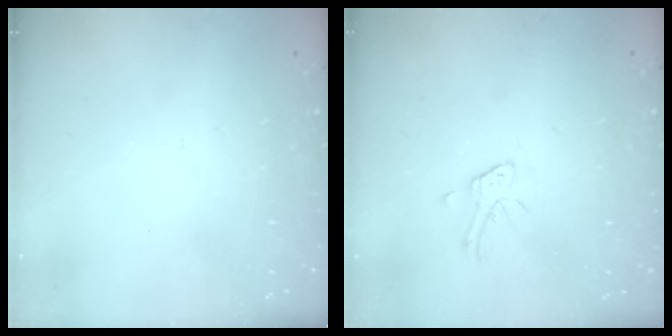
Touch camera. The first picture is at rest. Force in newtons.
{"total": 5.6, "press": 5.6, "slide": 0.4}